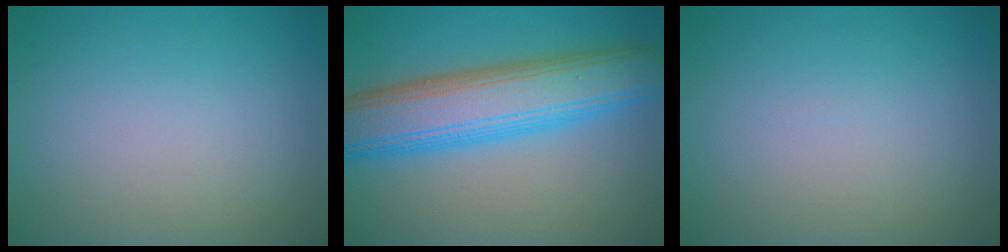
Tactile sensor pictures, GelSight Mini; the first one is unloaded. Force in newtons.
{"total": 9.0, "press": 9.0, "slide": 0.3}
{"total": 0.0}